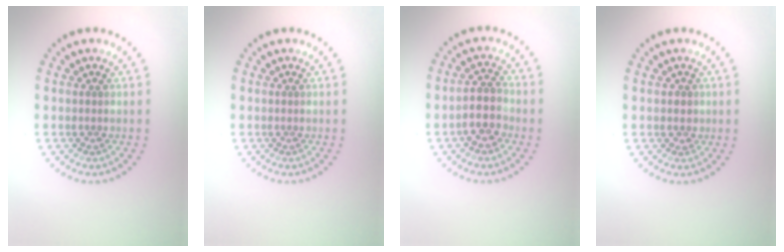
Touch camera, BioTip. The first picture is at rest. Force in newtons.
{"total": 0.0}
{"total": 3.0, "press": 2.8, "slide": 1.1}
{"total": 0.8, "press": 0.6, "slide": 0.5}